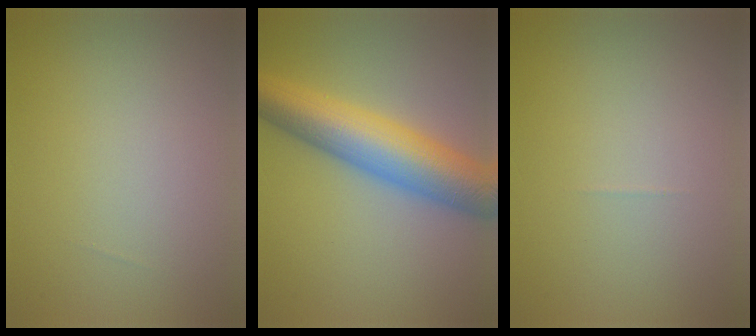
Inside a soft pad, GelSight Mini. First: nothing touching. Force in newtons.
{"total": 9.1, "press": 9.0, "slide": 0.4}
{"total": 0.0}